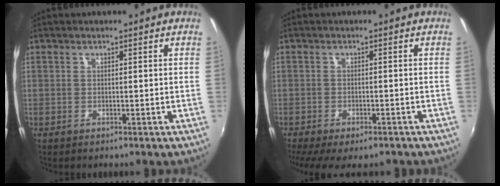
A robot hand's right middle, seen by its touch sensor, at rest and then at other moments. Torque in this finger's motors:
{"motor_torque": [1.17, -0.97, 0.33, 0.07]}